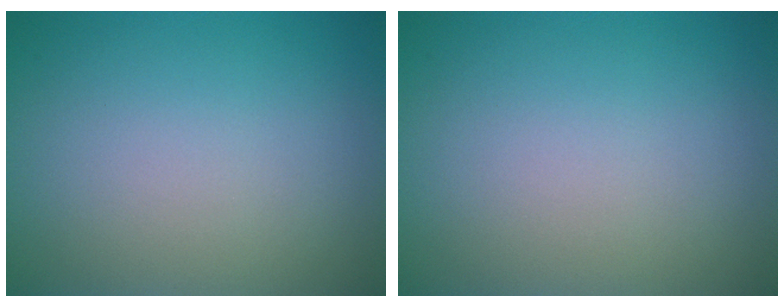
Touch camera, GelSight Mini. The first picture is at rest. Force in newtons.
{"total": 0.0}